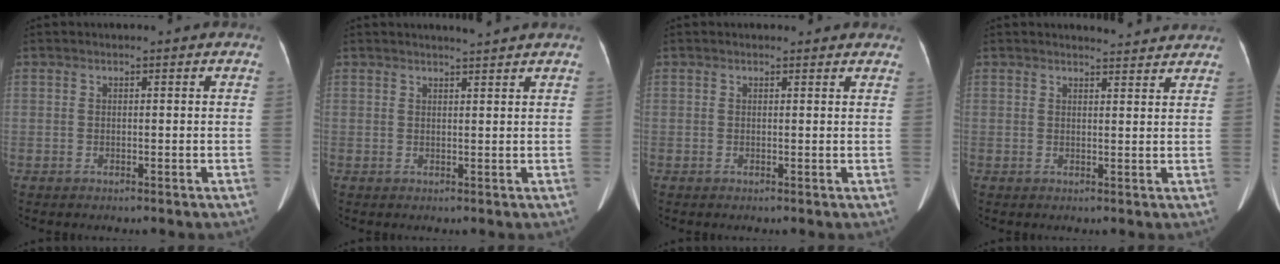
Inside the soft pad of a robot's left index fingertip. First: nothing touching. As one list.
[{"total": 2.5, "force": [2.3, -0.6, 0.7], "torque": [-0.011, 0.000, 0.034]}, {"total": 2.8, "force": [2.6, 1.0, 0.5], "torque": [-0.005, 0.006, 0.018]}, {"total": 4.2, "force": [4.1, 0.3, 0.5], "torque": [-0.015, 0.005, 0.046]}]